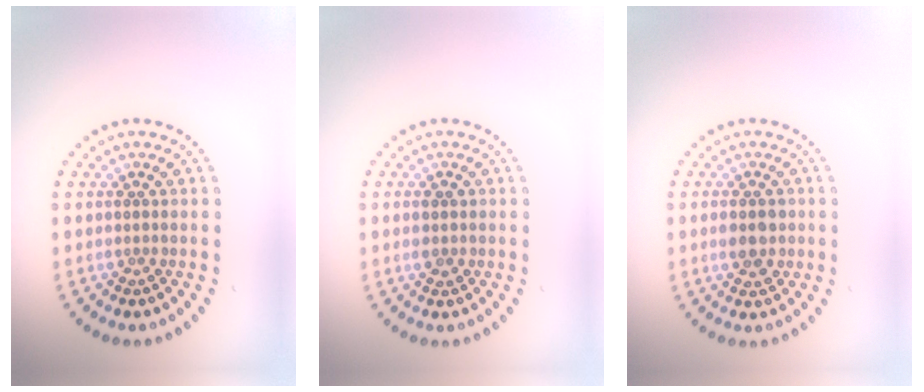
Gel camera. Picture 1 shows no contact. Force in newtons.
{"total": 0.9, "press": 0.9, "slide": 0.1}
{"total": 2.7, "press": 2.7, "slide": 0.0}